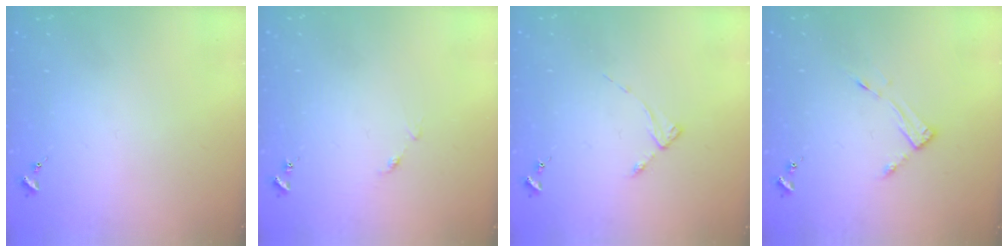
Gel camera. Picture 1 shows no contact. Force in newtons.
{"total": 4.6, "press": 4.6, "slide": 0.4}
{"total": 2.7, "press": 2.7, "slide": 0.3}
{"total": 3.5, "press": 3.4, "slide": 0.3}